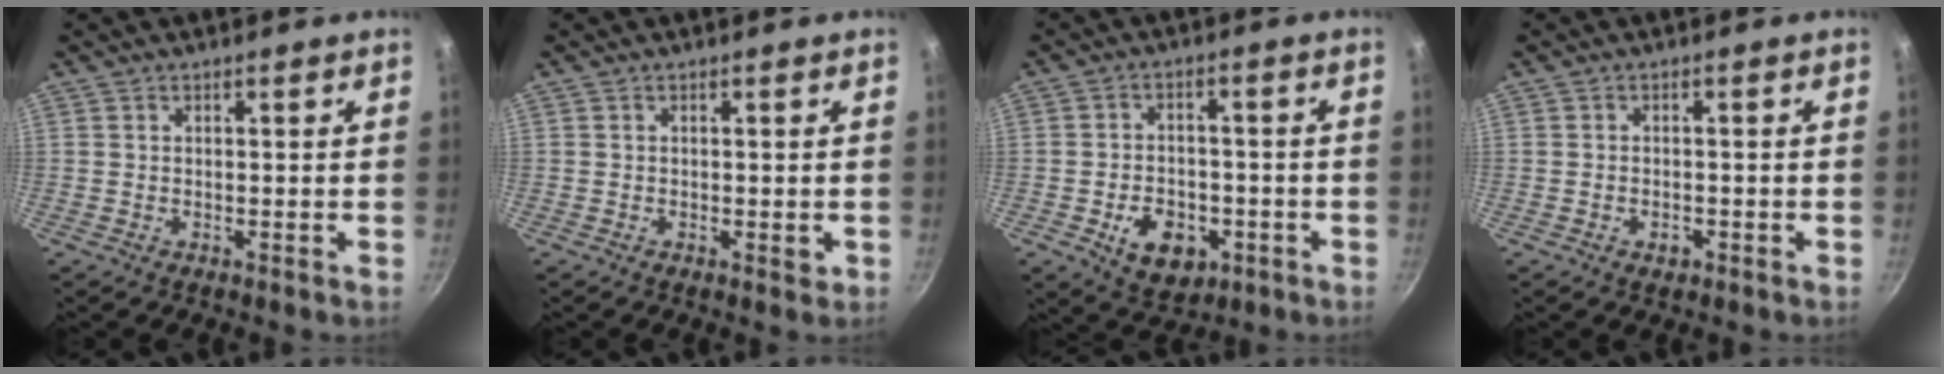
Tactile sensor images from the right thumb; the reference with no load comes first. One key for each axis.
{"total": 1.4, "fx": -0.3, "fy": 0.7, "fz": 1.2, "tx": -0.008, "ty": -0.001, "tz": -0.003}
{"total": 9.1, "fx": -3.3, "fy": 6.3, "fz": 5.6, "tx": -0.059, "ty": 0.017, "tz": -0.045}
{"total": 1.7, "fx": -0.8, "fy": 1.2, "fz": 0.9, "tx": -0.007, "ty": 0.007, "tz": -0.010}